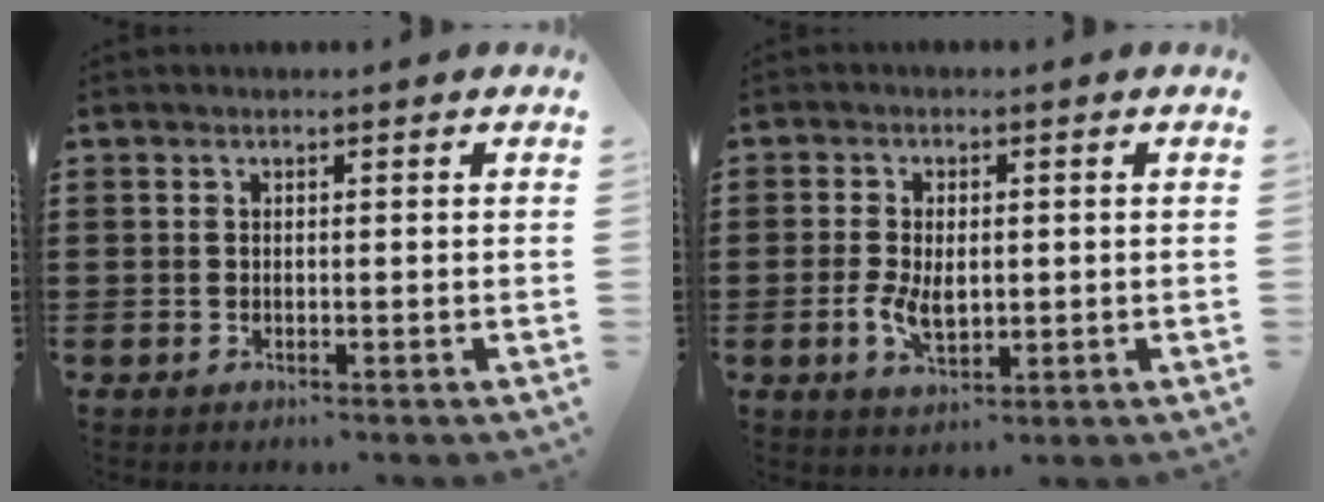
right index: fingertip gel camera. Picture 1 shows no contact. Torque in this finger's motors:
{"motor_torque": [0.83, 1.31, 0.08, 0.03]}